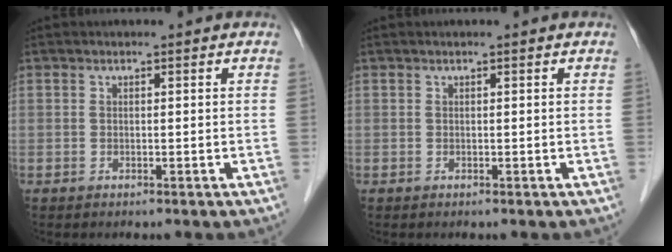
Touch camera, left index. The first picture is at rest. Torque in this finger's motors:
{"motor_torque": [0.08, 0.17, -0.06, -0.01]}